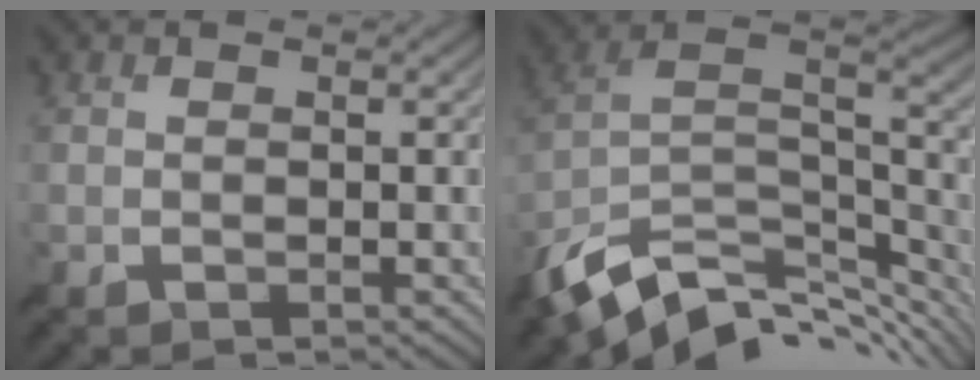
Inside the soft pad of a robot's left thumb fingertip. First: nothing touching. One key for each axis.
{"total": 13.6, "fx": -8.3, "fy": 6.4, "fz": 8.6, "tx": -0.209, "ty": -0.015, "tz": -0.138}